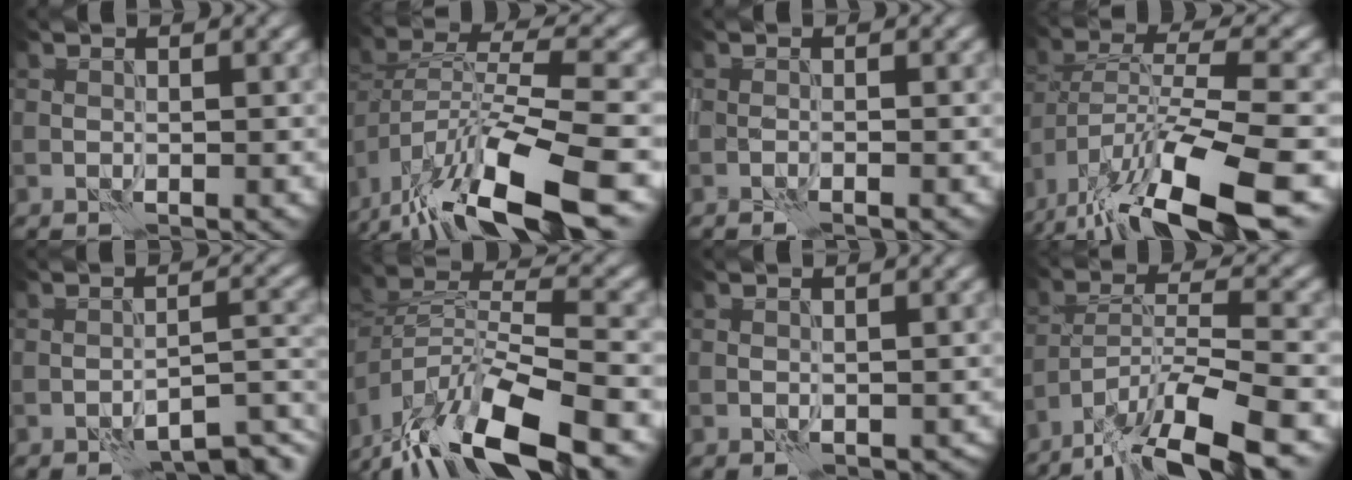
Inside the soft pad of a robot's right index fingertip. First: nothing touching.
{"total": 12.4, "force": [-7.8, 4.1, 8.7], "torque": [-0.160, -0.001, -0.136]}
{"total": 0.7, "force": [-0.6, 0.0, 0.4], "torque": [-0.005, -0.001, -0.012]}
{"total": 13.0, "force": [-8.2, 4.0, 9.3], "torque": [-0.173, 0.001, -0.133]}
{"total": 5.2, "force": [-4.3, 1.1, 2.8], "torque": [-0.029, 0.007, -0.057]}
{"total": 13.2, "force": [-9.5, 4.1, 8.2], "torque": [-0.162, 0.000, -0.170]}
{"total": 0.7, "force": [-0.1, 0.6, 0.3], "torque": [-0.003, 0.000, 0.000]}
{"total": 10.7, "force": [-8.2, 2.1, 6.6], "torque": [-0.114, 0.002, -0.145]}